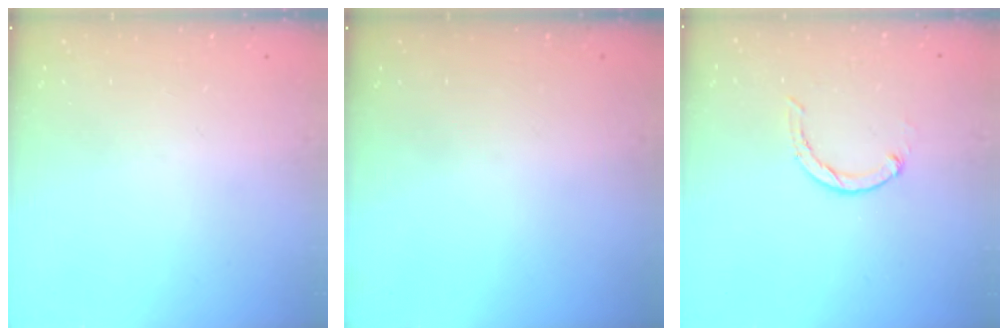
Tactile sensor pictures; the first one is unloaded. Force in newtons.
{"total": 0.0}
{"total": 1.9, "press": 1.9, "slide": 0.3}